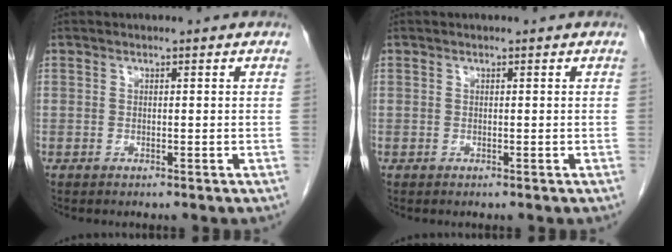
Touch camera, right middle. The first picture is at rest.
{"total": 0.0}